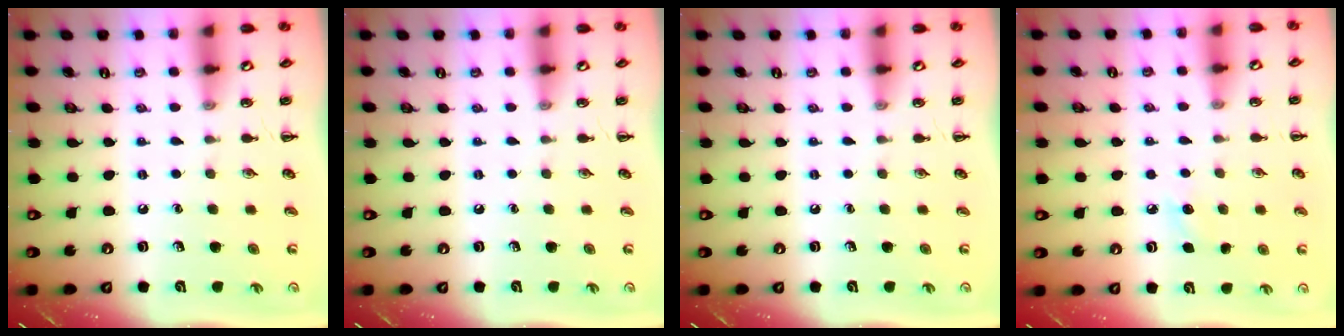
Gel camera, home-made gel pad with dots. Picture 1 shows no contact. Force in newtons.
{"total": 0.0}
{"total": 0.0}
{"total": 4.3, "press": 4.2, "slide": 1.1}